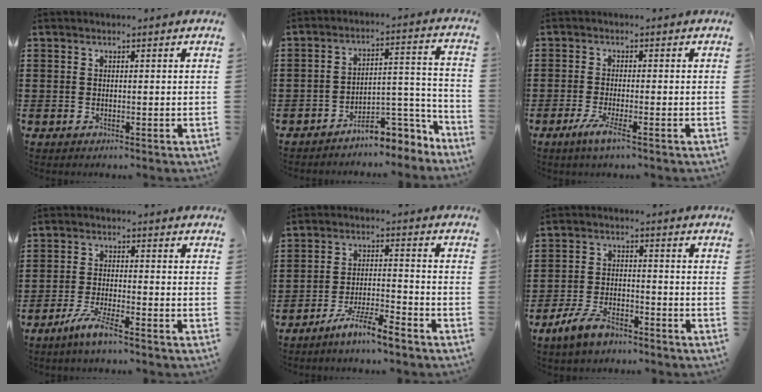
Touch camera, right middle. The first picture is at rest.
{"total": 6.3, "force": [-5.6, 1.8, 2.4], "torque": [-0.029, 0.004, -0.106]}
{"total": 3.4, "force": [-1.9, 0.2, 2.8], "torque": [-0.061, -0.012, -0.035]}
{"total": 4.7, "force": [-3.6, 0.2, 3.0], "torque": [-0.072, -0.011, -0.067]}
{"total": 6.1, "force": [-5.3, 0.0, 3.0], "torque": [-0.072, -0.011, -0.103]}
{"total": 6.0, "force": [-4.8, 2.0, 2.9], "torque": [-0.075, 0.002, -0.096]}